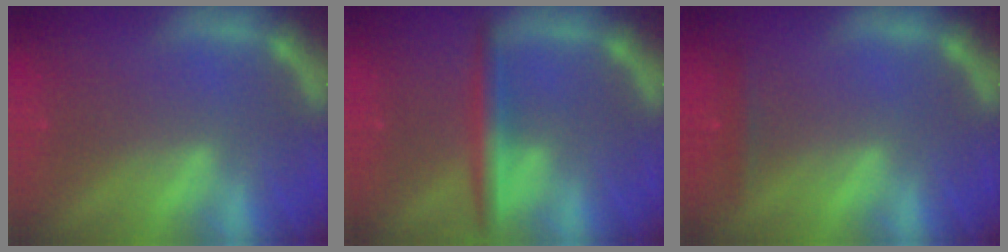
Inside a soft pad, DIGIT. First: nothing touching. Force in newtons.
{"total": 3.5}
{"total": 1.4}